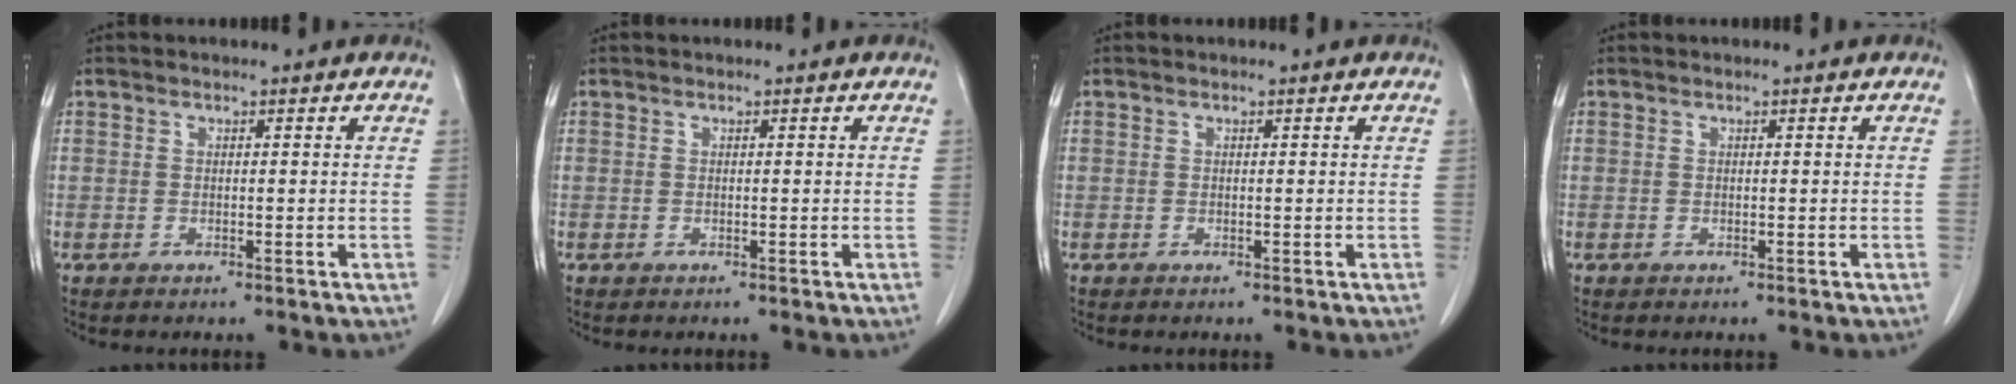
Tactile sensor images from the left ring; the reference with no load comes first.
{"total": 0.0}
{"total": 0.0}
{"total": 0.0}